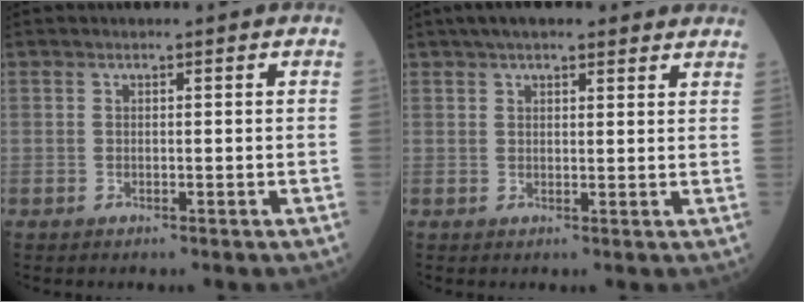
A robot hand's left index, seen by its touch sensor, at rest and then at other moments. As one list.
[{"total": 9.4, "force": [7.5, 2.5, 5.1], "torque": [-0.067, 0.037, 0.103]}]